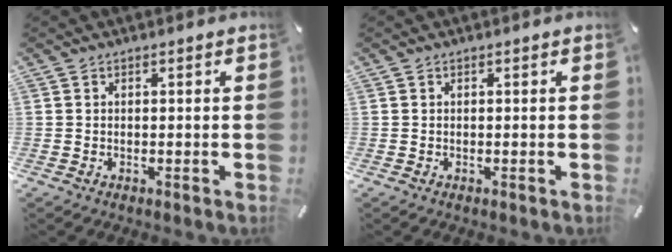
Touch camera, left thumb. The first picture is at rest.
{"total": 0.0}